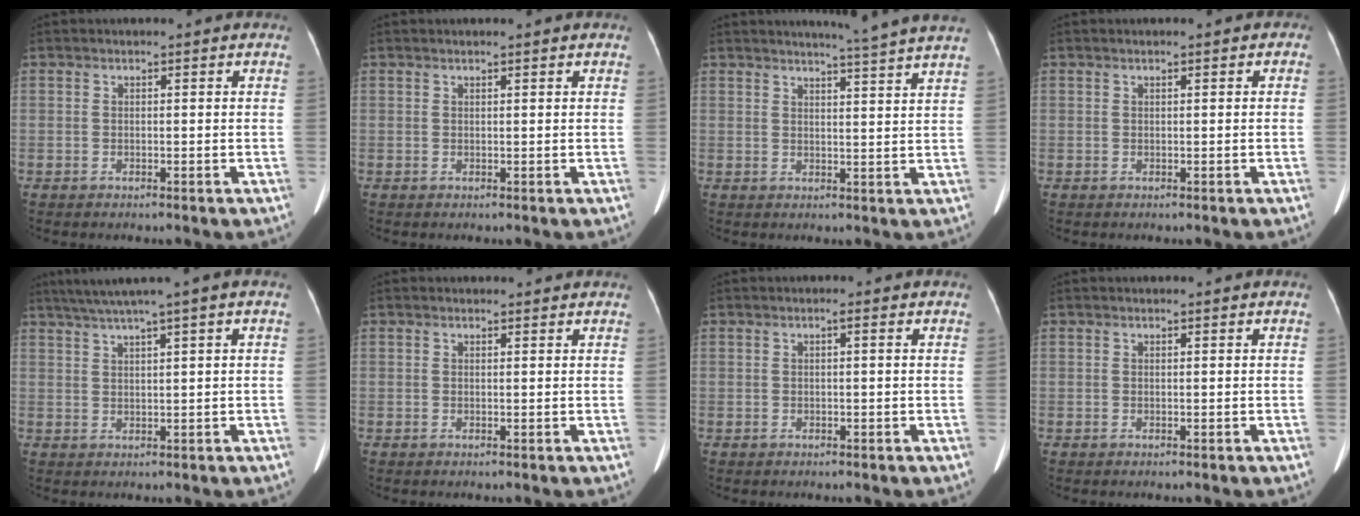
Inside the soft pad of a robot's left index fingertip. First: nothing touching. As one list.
[{"total": 1.1, "force": [0.9, -0.1, 0.6], "torque": [-0.009, 0.012, 0.018]}, {"total": 9.0, "force": [8.2, -2.0, 3.2], "torque": [-0.045, -0.026, 0.088]}, {"total": 0.6, "force": [0.2, 0.3, 0.5], "torque": [-0.002, 0.004, 0.001]}, {"total": 6.4, "force": [4.3, -1.1, 4.5], "torque": [-0.081, 0.024, 0.076]}, {"total": 2.0, "force": [2.0, 0.4, 0.2], "torque": [-0.010, 0.006, 0.022]}, {"total": 0.9, "force": [0.4, 0.0, 0.8], "torque": [-0.013, 0.004, 0.004]}, {"total": 0.8, "force": [0.7, 0.0, 0.2], "torque": [-0.004, 0.007, 0.011]}]